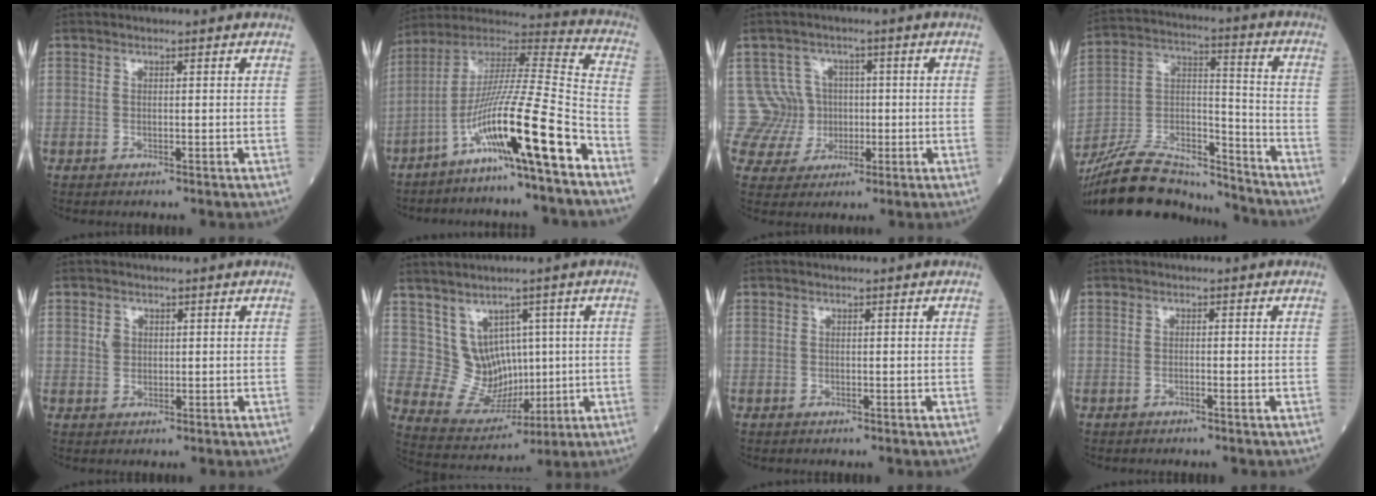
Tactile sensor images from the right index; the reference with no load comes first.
{"total": 17.1, "force": [-8.9, -0.7, 14.6], "torque": [-0.271, -0.005, -0.163]}
{"total": 8.2, "force": [0.7, 8.2, 0.0], "torque": [0.001, 0.034, 0.022]}
{"total": 21.1, "force": [-19.5, 4.3, 7.0], "torque": [-0.163, 0.011, -0.336]}
{"total": 1.8, "force": [0.5, 1.6, 0.7], "torque": [-0.012, 0.000, 0.010]}
{"total": 7.6, "force": [2.1, 6.6, 3.3], "torque": [-0.054, 0.020, 0.063]}
{"total": 0.0}
{"total": 0.5, "force": [-0.4, 0.0, 0.4], "torque": [-0.009, 0.001, -0.008]}